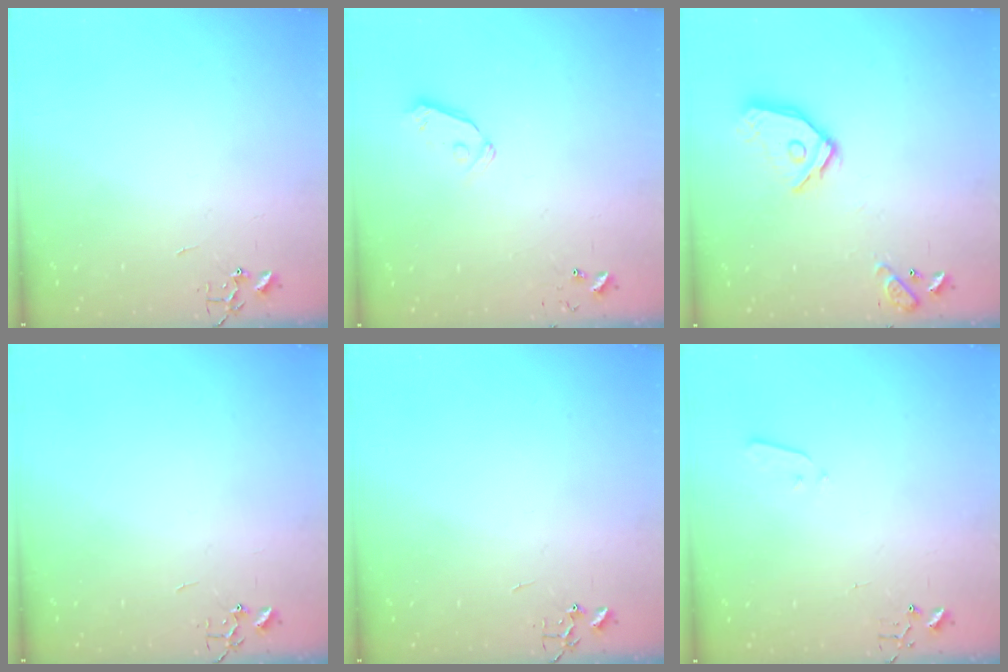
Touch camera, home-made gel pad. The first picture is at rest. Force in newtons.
{"total": 5.8, "press": 5.7, "slide": 0.9}
{"total": 14.7, "press": 14.6, "slide": 2.0}
{"total": 0.0}
{"total": 0.0}
{"total": 3.1, "press": 3.1, "slide": 0.7}